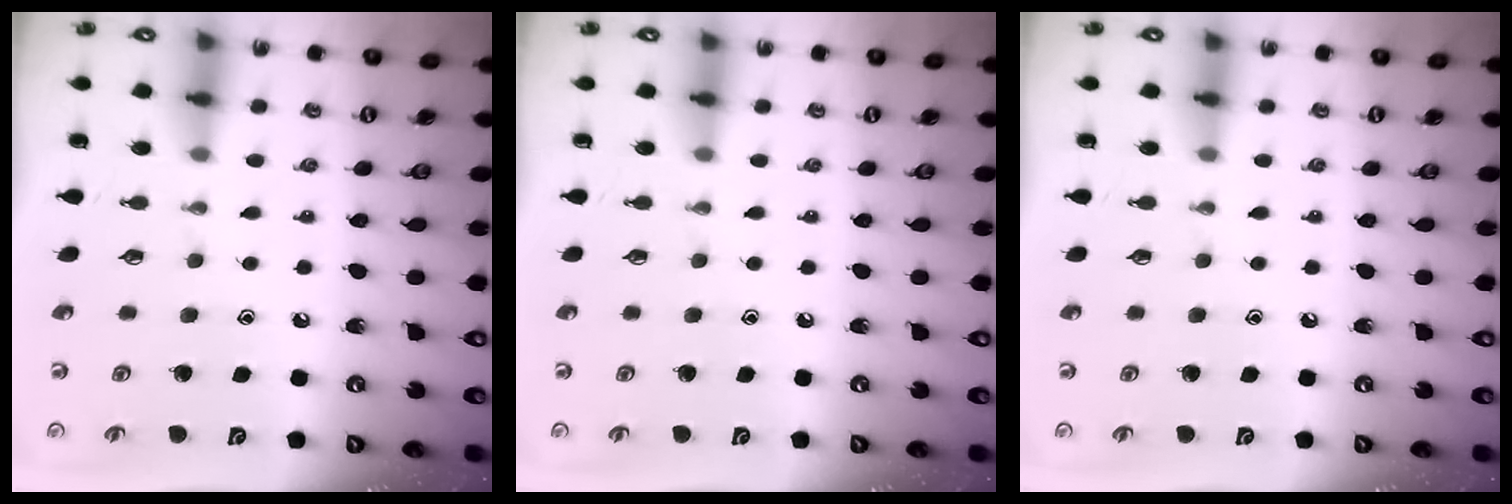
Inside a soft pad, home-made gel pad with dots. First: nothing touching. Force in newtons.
{"total": 0.0}
{"total": 0.0}